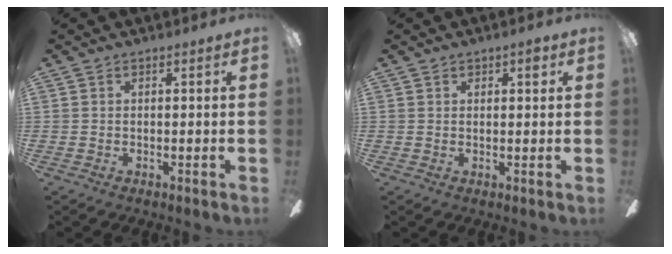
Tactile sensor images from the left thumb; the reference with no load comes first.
{"total": 2.1, "force": [1.3, 1.0, 1.3], "torque": [-0.011, -0.002, 0.018]}